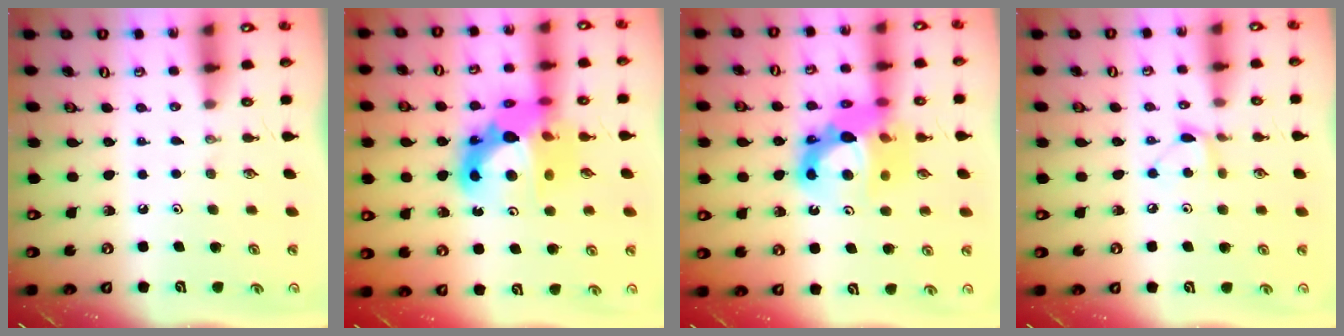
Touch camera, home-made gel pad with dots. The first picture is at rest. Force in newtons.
{"total": 16.3, "press": 16.1, "slide": 2.9}
{"total": 15.1, "press": 15.0, "slide": 1.8}
{"total": 5.4, "press": 5.4, "slide": 0.6}